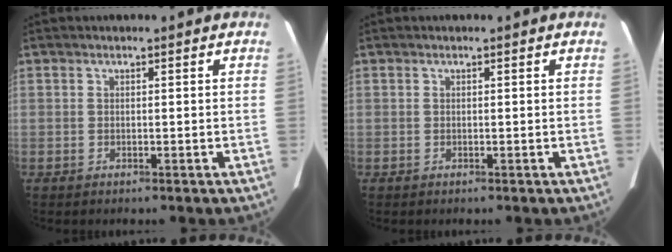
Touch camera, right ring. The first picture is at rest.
{"total": 0.0}